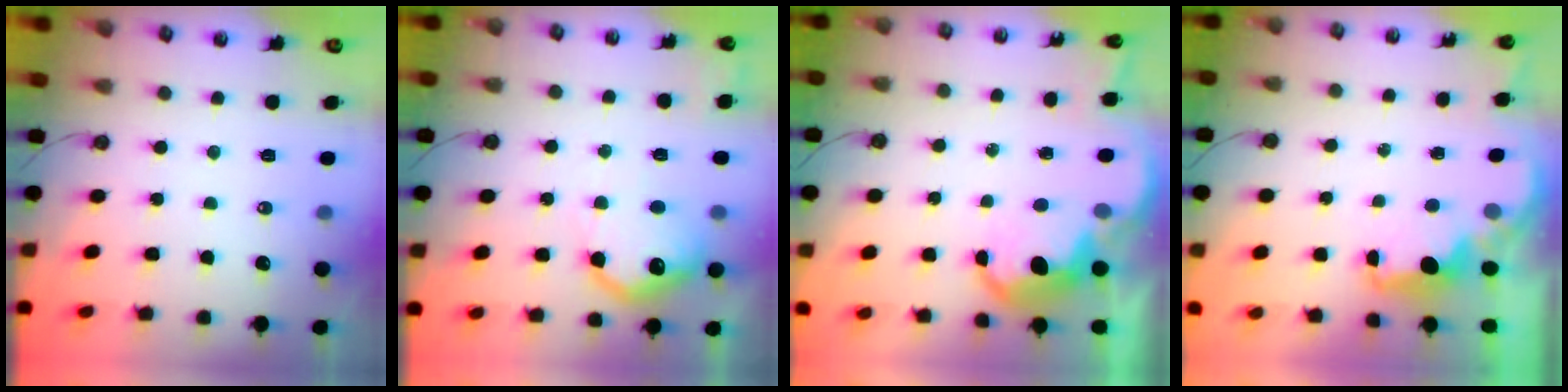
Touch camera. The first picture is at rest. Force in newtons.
{"total": 14.8, "press": 14.7, "slide": 0.9}
{"total": 7.3, "press": 7.3, "slide": 0.6}
{"total": 2.3, "press": 2.2, "slide": 0.7}